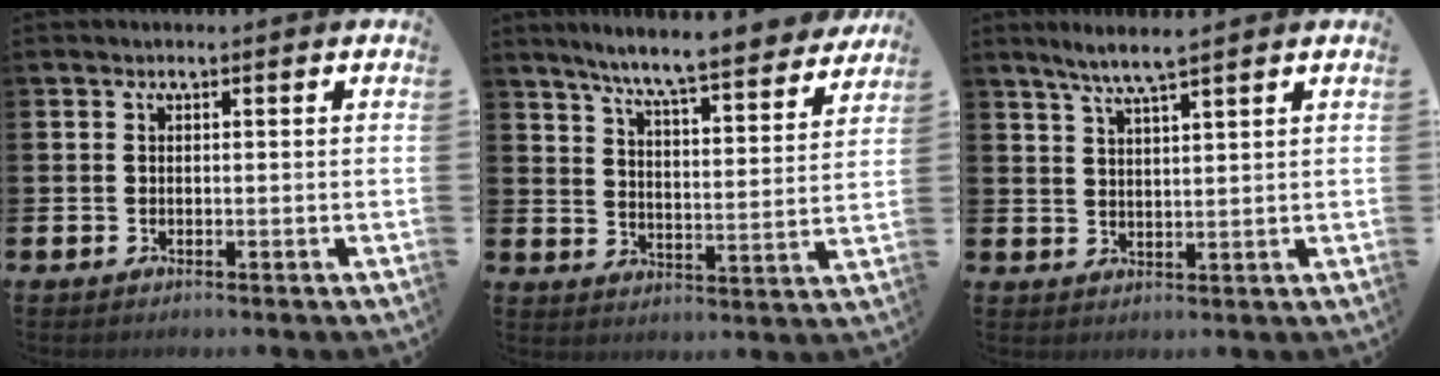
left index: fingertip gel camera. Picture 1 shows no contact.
{"total": 8.0, "force": [7.5, 0.1, 2.8], "torque": [-0.076, -0.056, 0.128]}
{"total": 4.7, "force": [4.2, -0.2, 2.2], "torque": [-0.058, -0.008, 0.073]}